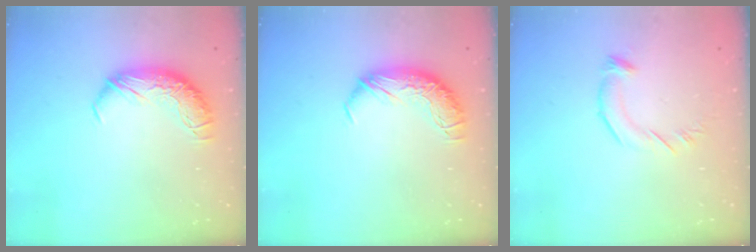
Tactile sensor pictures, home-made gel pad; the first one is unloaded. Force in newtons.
{"total": 0.0}
{"total": 4.0, "press": 3.9, "slide": 0.2}